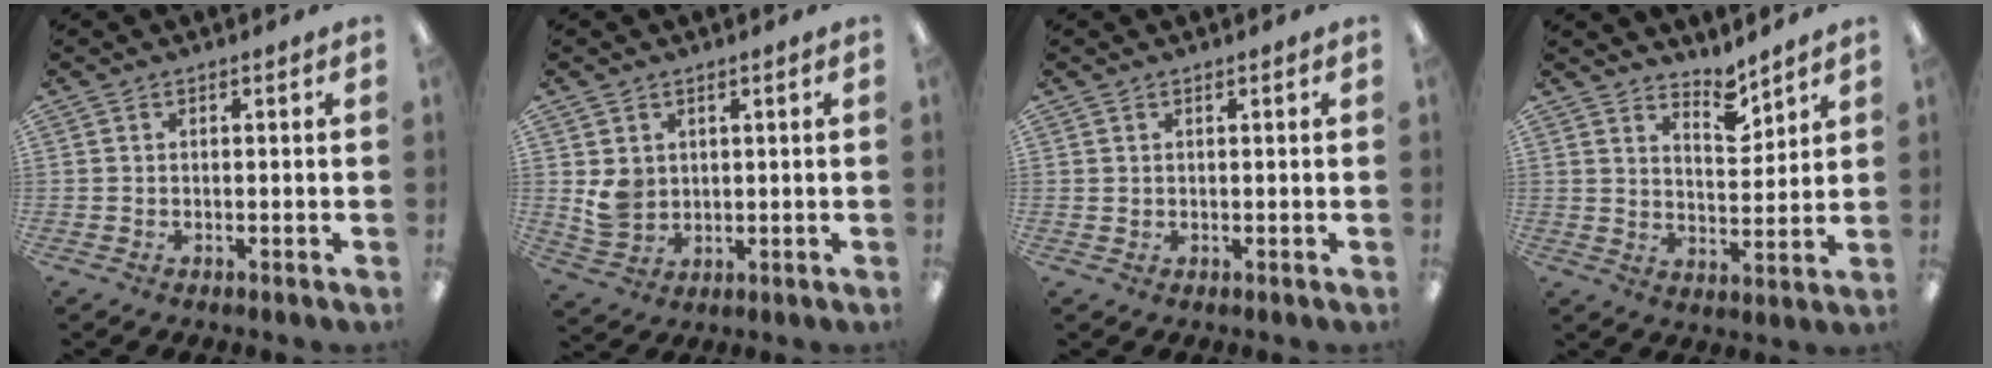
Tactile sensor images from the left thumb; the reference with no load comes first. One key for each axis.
{"total": 5.2, "fx": 1.7, "fy": 4.5, "fz": 1.9, "tx": -0.027, "ty": -0.001, "tz": 0.035}
{"total": 0.6, "fx": 0.5, "fy": 0.3, "fz": 0.0, "tx": -0.001, "ty": 0.000, "tz": 0.011}
{"total": 6.7, "fx": 5.9, "fy": 2.1, "fz": 2.5, "tx": -0.016, "ty": -0.049, "tz": 0.099}